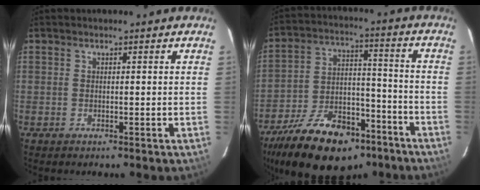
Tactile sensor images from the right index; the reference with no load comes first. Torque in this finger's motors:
{"motor_torque": [1.13, -1.01, 1.05, 0.15]}